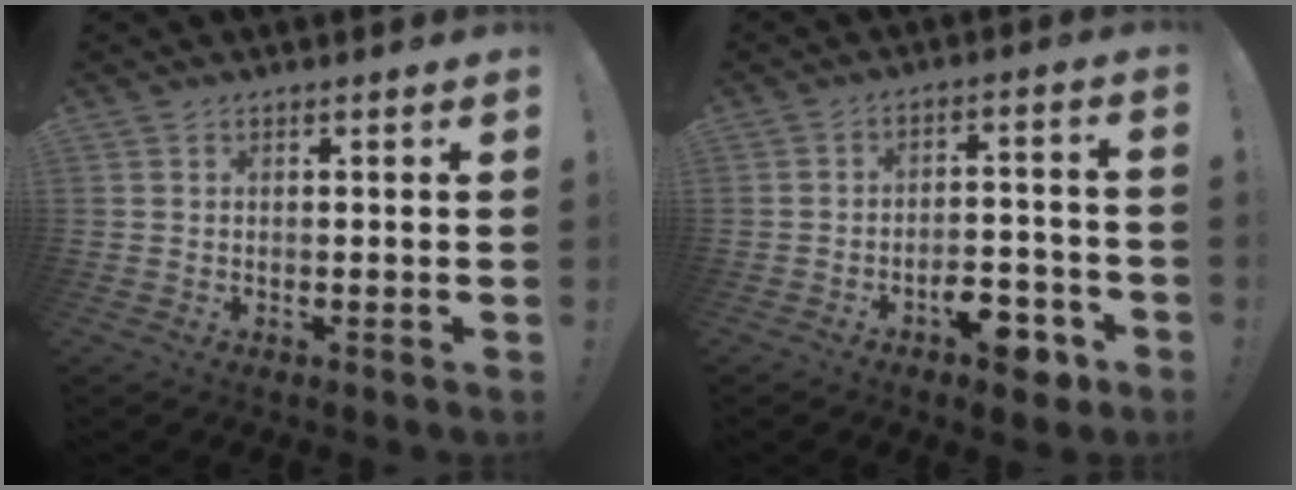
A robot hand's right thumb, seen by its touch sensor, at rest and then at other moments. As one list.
[{"total": 8.7, "force": [-5.4, 3.9, 5.5], "torque": [-0.067, 0.042, -0.088]}]